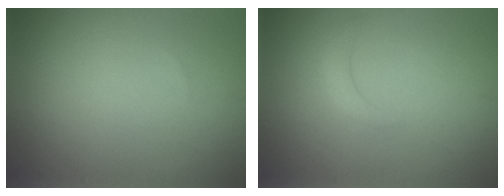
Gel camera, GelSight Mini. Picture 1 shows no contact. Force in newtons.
{"total": 1.2, "press": 1.2, "slide": 0.2}